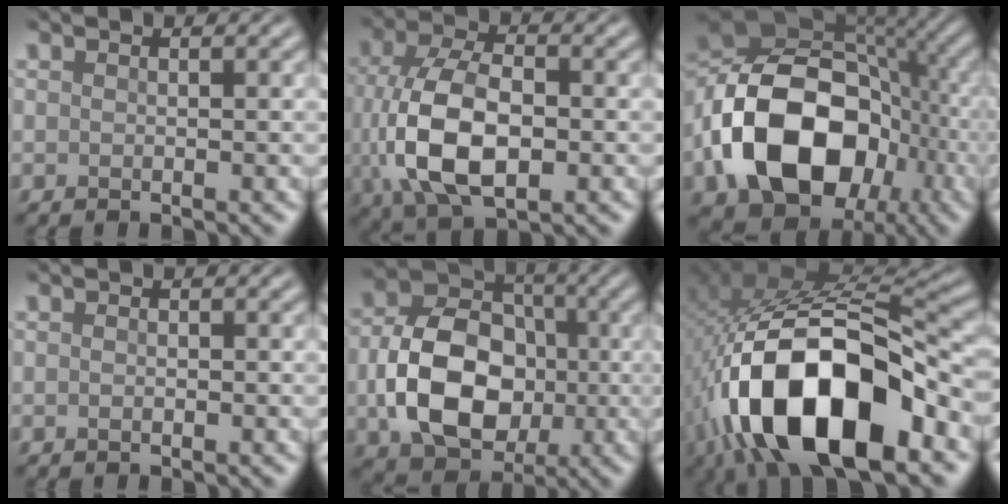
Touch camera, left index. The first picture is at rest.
{"total": 10.4, "force": [-1.2, 6.3, 8.2], "torque": [-0.181, -0.010, -0.019]}
{"total": 15.6, "force": [-4.4, 11.2, 9.9], "torque": [-0.183, -0.005, -0.087]}
{"total": 0.7, "force": [-0.2, 0.4, 0.5], "torque": [-0.005, -0.001, -0.003]}
{"total": 10.5, "force": [-1.6, 7.8, 6.8], "torque": [-0.131, 0.000, -0.029]}
{"total": 16.3, "force": [-6.4, 7.6, 12.9], "torque": [-0.230, 0.001, -0.106]}